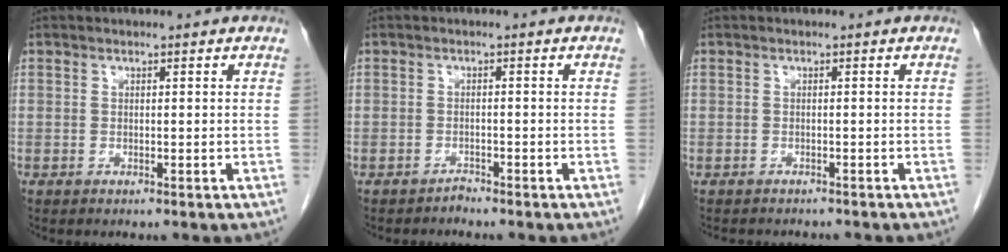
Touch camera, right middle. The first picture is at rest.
{"total": 1.0, "force": [-1.0, 0.0, -0.1], "torque": [0.004, -0.002, -0.017]}
{"total": 5.1, "force": [-4.6, 1.4, 1.6], "torque": [-0.017, -0.001, -0.059]}